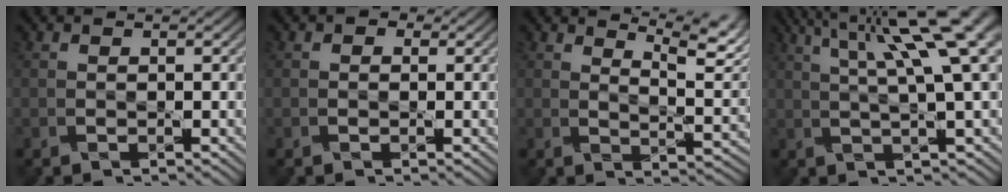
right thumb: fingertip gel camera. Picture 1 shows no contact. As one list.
[{"total": 0.7, "force": [0.0, 0.7, 0.1], "torque": [0.000, -0.002, -0.007]}, {"total": 6.1, "force": [4.5, 1.1, 3.9], "torque": [-0.071, 0.004, 0.074]}, {"total": 11.9, "force": [5.3, 2.1, 10.4], "torque": [-0.155, 0.026, 0.085]}]